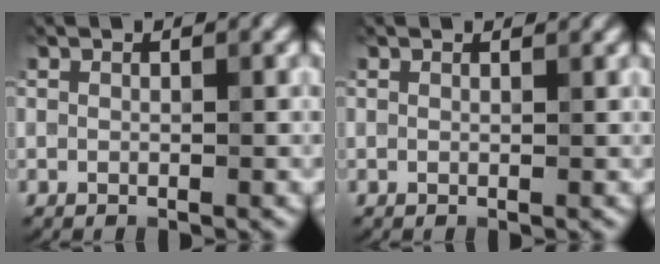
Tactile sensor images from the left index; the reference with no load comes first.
{"total": 1.2, "force": [1.1, 0.1, 0.3], "torque": [-0.012, -0.003, 0.010]}